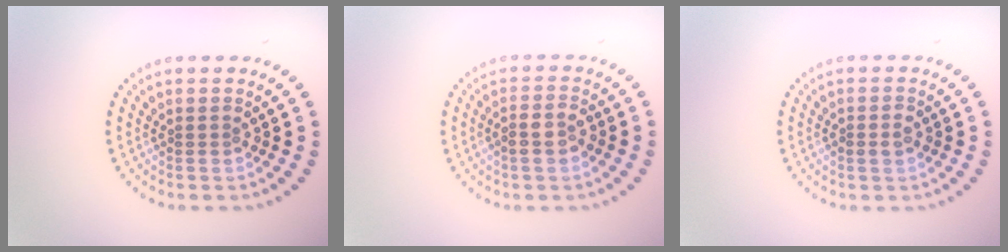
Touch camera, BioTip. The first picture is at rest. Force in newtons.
{"total": 2.0, "press": 1.9, "slide": 0.7}
{"total": 1.5, "press": 1.5, "slide": 0.2}